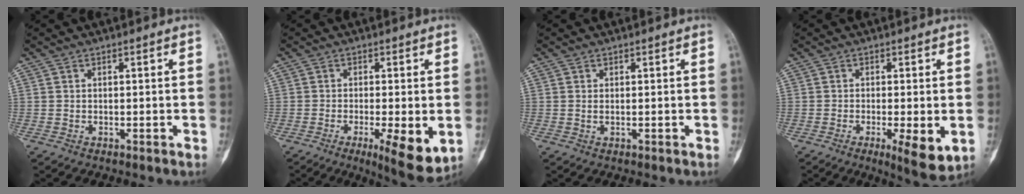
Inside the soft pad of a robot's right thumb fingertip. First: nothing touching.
{"total": 8.8, "force": [-2.4, 2.2, 8.2], "torque": [-0.119, -0.020, -0.034]}
{"total": 0.6, "force": [0.1, 0.2, 0.6], "torque": [-0.017, -0.002, 0.005]}
{"total": 6.8, "force": [-1.7, 1.7, 6.4], "torque": [-0.097, -0.017, -0.025]}